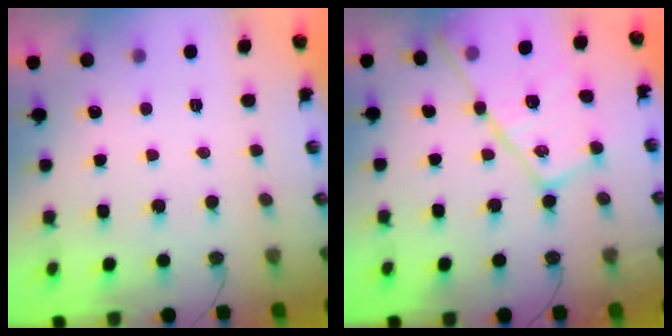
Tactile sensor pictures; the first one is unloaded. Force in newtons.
{"total": 19.5, "press": 19.5, "slide": 0.9}